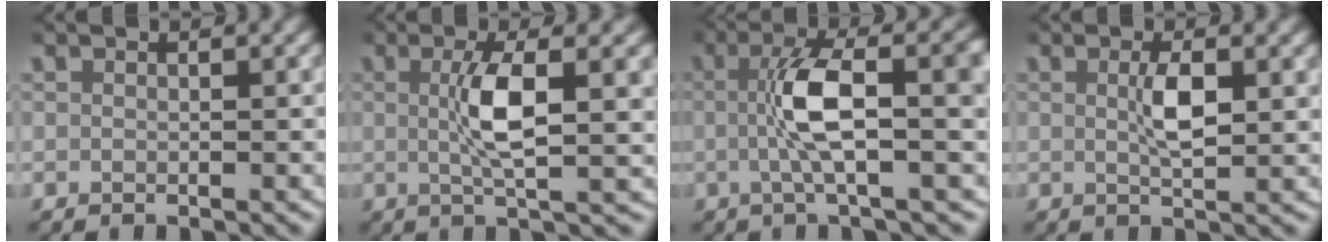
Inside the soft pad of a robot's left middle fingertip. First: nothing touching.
{"total": 5.4, "force": [1.0, 0.8, 5.2], "torque": [-0.090, 0.001, 0.016]}
{"total": 6.5, "force": [-0.4, 1.5, 6.4], "torque": [-0.104, 0.013, -0.010]}
{"total": 2.6, "force": [0.5, 0.5, 2.5], "torque": [-0.050, -0.005, 0.011]}